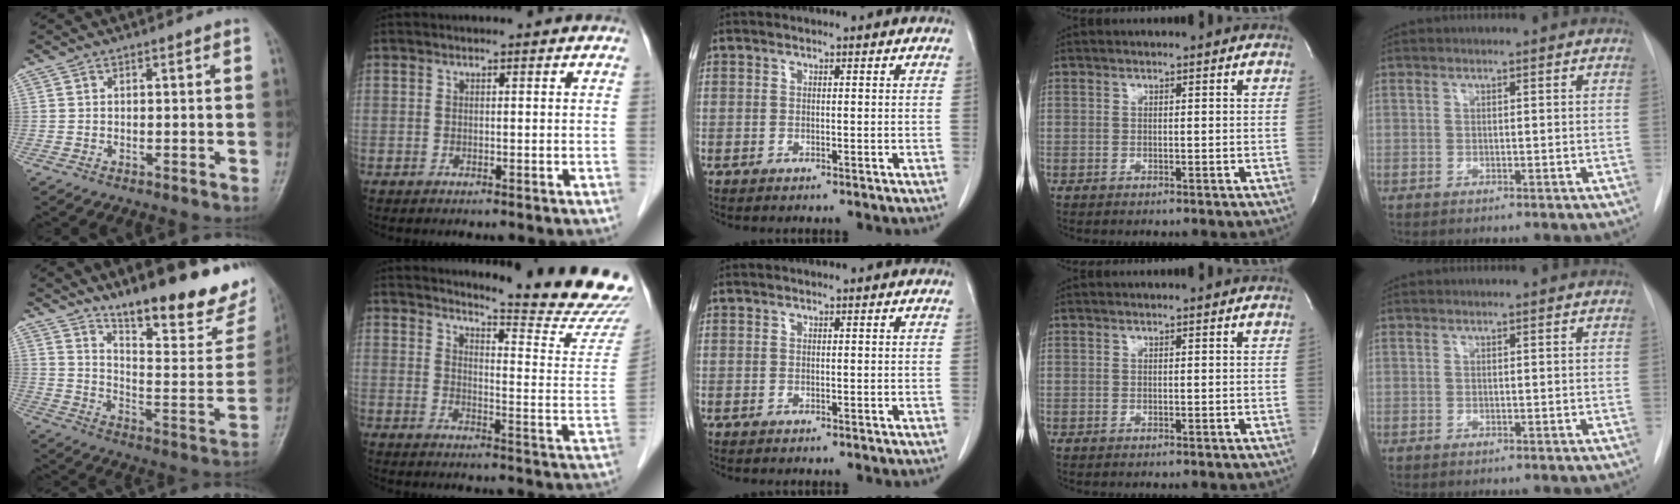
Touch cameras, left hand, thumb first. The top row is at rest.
{"thumb": {"total": 24.2, "force": [17.9, 6.4, 15.0], "torque": [-0.172, -0.109, 0.259]}, "index": {"total": 17.9, "force": [17.3, -0.8, 4.3], "torque": [-0.061, -0.139, 0.195]}}